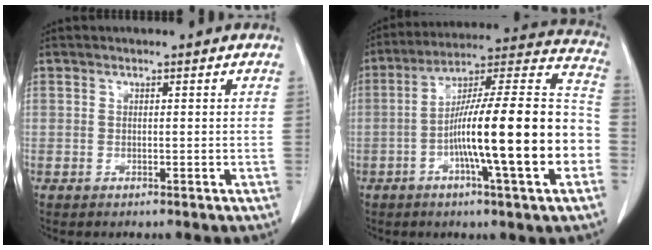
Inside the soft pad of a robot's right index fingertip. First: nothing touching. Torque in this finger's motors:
{"motor_torque": [1.74, -0.40, 1.05, 0.21]}